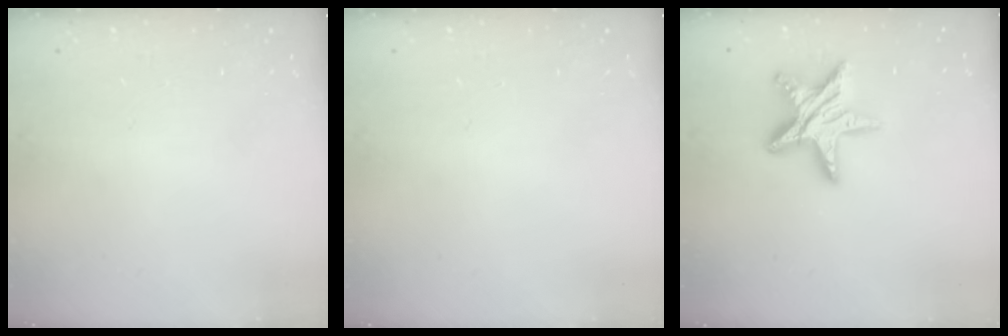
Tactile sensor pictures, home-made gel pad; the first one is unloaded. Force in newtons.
{"total": 0.0}
{"total": 13.3, "press": 13.3, "slide": 0.6}